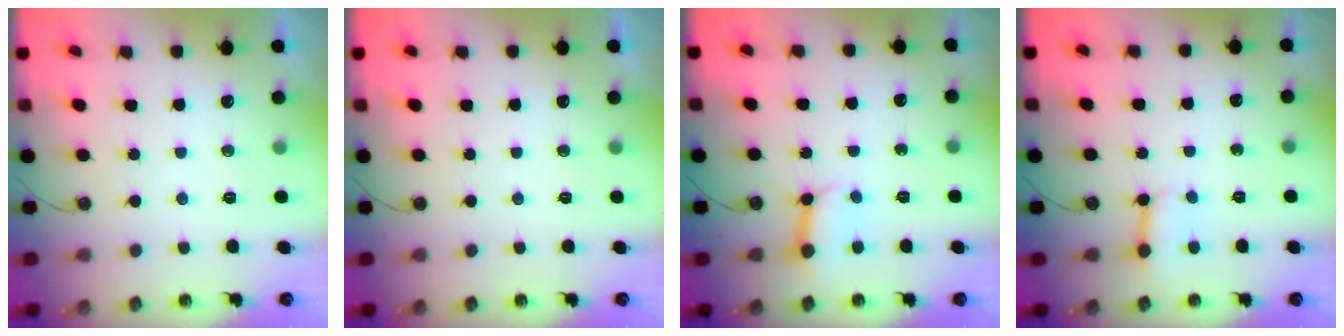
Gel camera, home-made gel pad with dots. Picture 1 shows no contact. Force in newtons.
{"total": 0.0}
{"total": 5.6, "press": 5.6, "slide": 0.7}
{"total": 2.9, "press": 2.9, "slide": 0.2}